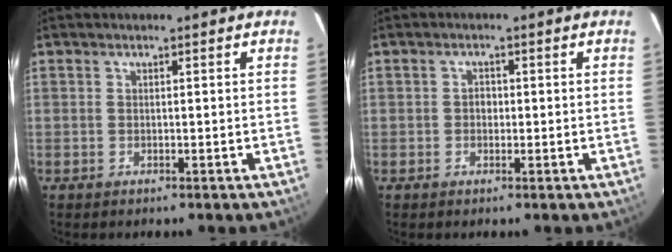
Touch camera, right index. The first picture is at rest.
{"total": 1.4, "force": [-0.2, 1.2, 0.5], "torque": [-0.008, 0.005, -0.005]}